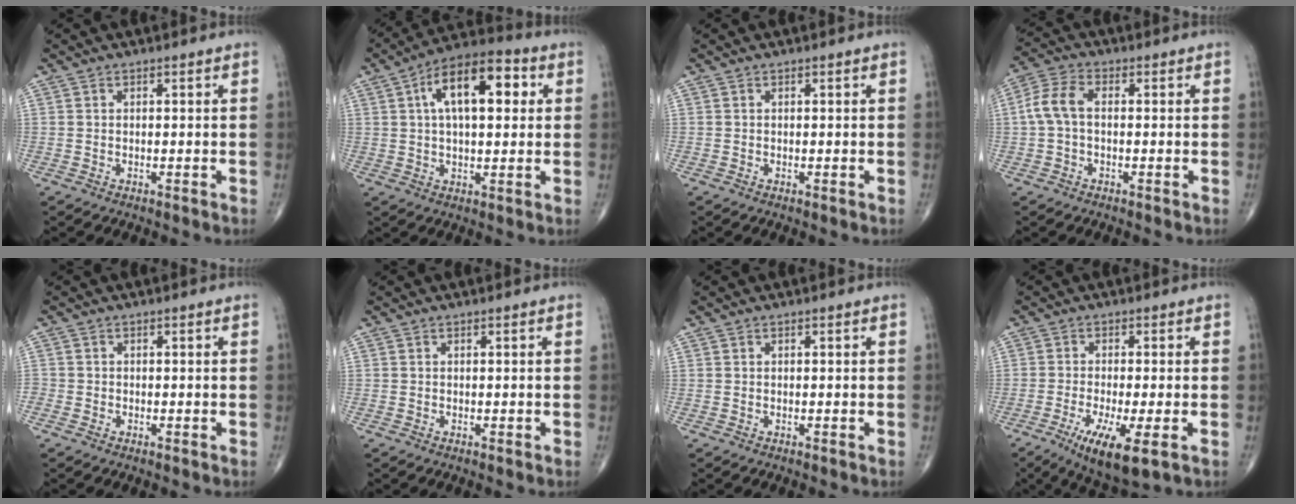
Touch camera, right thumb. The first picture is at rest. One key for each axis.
{"total": 14.8, "fx": 3.8, "fy": 7.0, "fz": 12.4, "tx": -0.184, "ty": 0.022, "tz": 0.054}
{"total": 0.0}
{"total": 5.9, "fx": 0.0, "fy": 3.5, "fz": 4.8, "tx": -0.107, "ty": 0.020, "tz": -0.008}
{"total": 0.9, "fx": -0.5, "fy": 0.8, "fz": 0.2, "tx": 0.000, "ty": 0.002, "tz": -0.015}
{"total": 0.0}
{"total": 0.0}
{"total": 10.1, "fx": -4.2, "fy": 2.3, "fz": 8.9, "tx": -0.154, "ty": -0.018, "tz": -0.066}